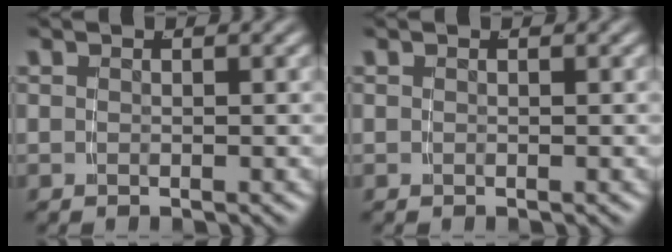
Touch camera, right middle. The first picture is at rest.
{"total": 0.0}